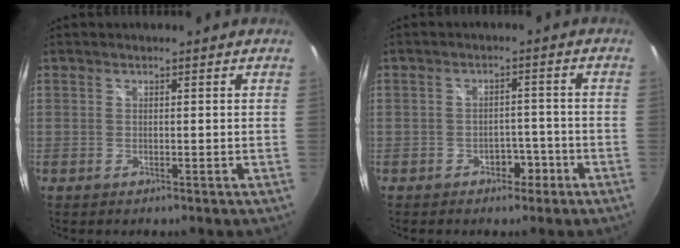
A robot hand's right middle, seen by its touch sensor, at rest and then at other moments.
{"total": 3.5, "force": [-2.3, 2.3, 1.2], "torque": [-0.024, 0.010, -0.027]}